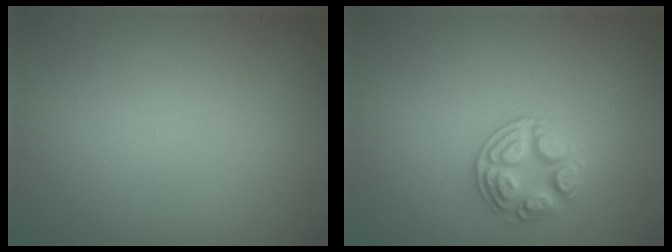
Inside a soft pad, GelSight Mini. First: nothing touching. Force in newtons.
{"total": 2.7, "press": 2.6, "slide": 0.4}